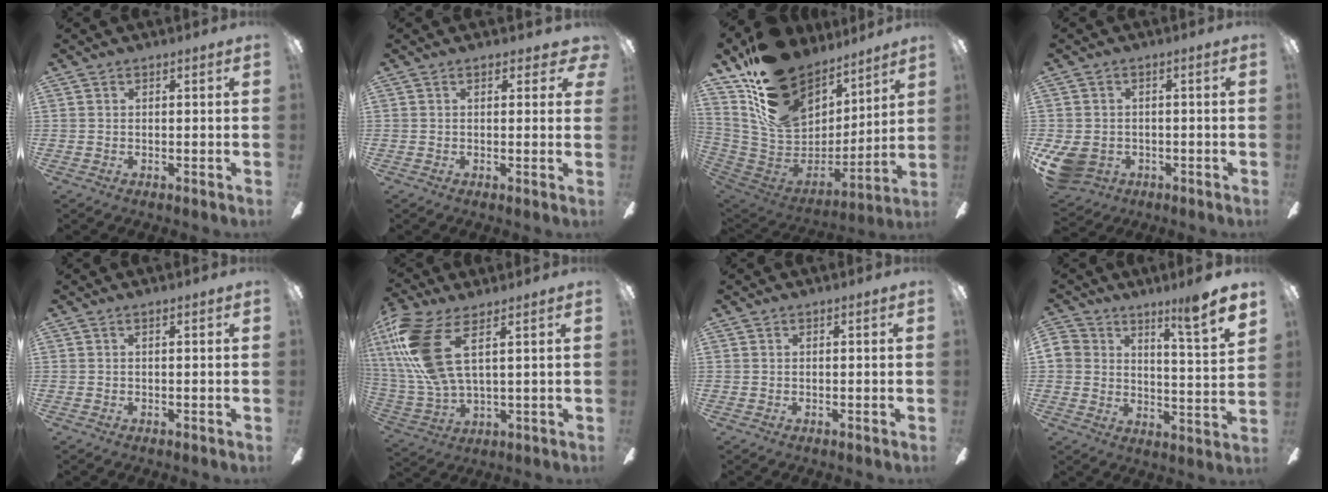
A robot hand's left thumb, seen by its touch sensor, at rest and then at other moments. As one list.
[{"total": 2.0, "force": [1.0, 1.4, 1.1], "torque": [-0.006, -0.001, 0.015]}, {"total": 22.1, "force": [13.8, 14.3, 9.8], "torque": [-0.175, -0.082, 0.268]}, {"total": 7.9, "force": [-3.0, 6.1, 4.0], "torque": [-0.092, 0.014, -0.055]}, {"total": 0.0}, {"total": 16.9, "force": [6.5, 6.8, 14.1], "torque": [-0.315, -0.022, 0.113]}, {"total": 0.0}, {"total": 10.9, "force": [8.4, 3.1, 6.2], "torque": [-0.093, -0.057, 0.146]}]